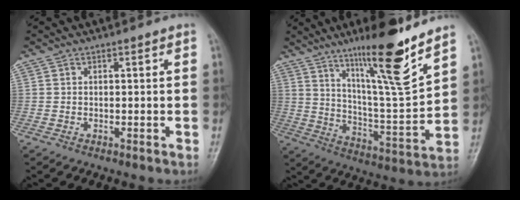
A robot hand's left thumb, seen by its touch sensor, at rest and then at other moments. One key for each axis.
{"total": 17.1, "fx": 11.7, "fy": 1.7, "fz": 12.4, "tx": -0.186, "ty": -0.081, "tz": 0.201}